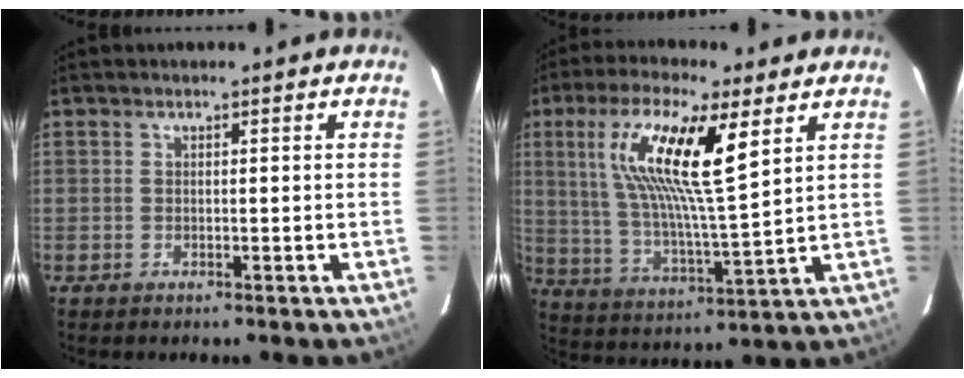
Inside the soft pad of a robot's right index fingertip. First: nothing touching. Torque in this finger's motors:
{"motor_torque": [1.18, 0.09, 1.05, 0.21]}